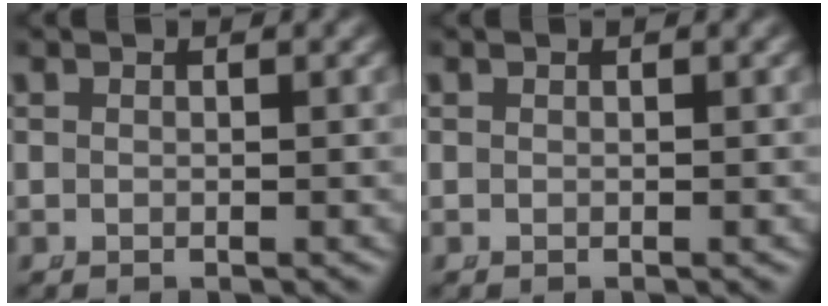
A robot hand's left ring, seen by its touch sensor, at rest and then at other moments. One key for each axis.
{"total": 0.0}